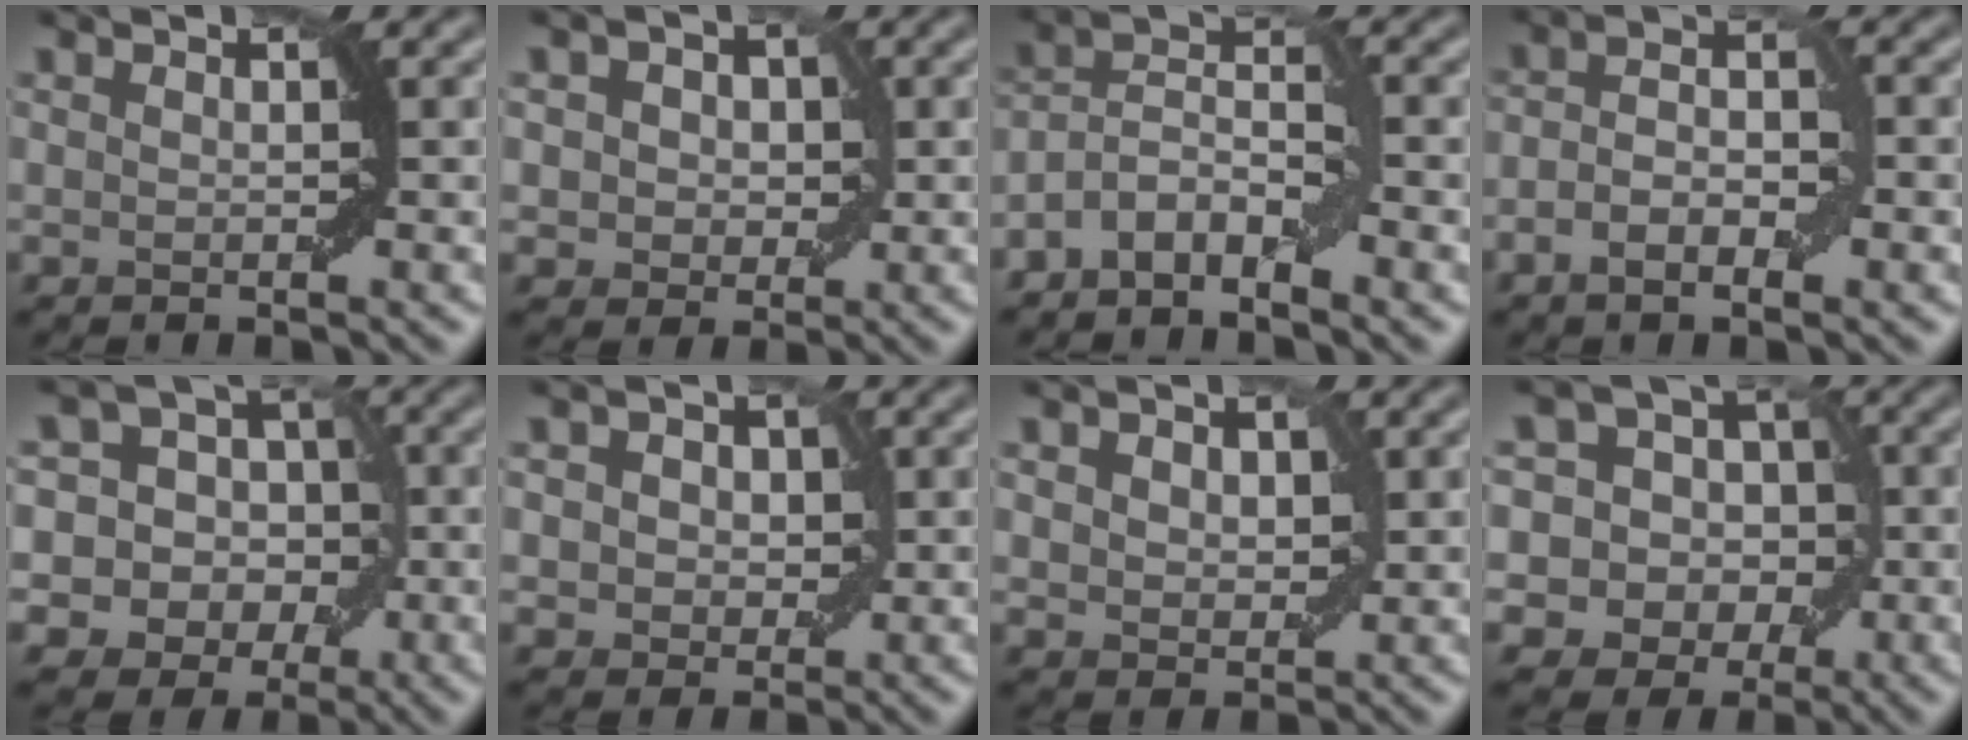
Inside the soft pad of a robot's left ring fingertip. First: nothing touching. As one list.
[{"total": 4.2, "force": [1.0, 3.3, 2.4], "torque": [-0.023, 0.019, -0.006]}, {"total": 3.9, "force": [-2.2, 1.6, 2.8], "torque": [-0.053, 0.014, -0.047]}, {"total": 3.7, "force": [-1.2, 1.6, 3.1], "torque": [-0.052, 0.003, -0.025]}, {"total": 11.2, "force": [-0.7, 10.3, 4.5], "torque": [-0.082, 0.039, -0.048]}, {"total": 4.5, "force": [1.1, 3.5, 2.6], "torque": [-0.028, 0.020, -0.007]}, {"total": 3.2, "force": [1.0, 2.4, 1.9], "torque": [-0.033, 0.008, 0.009]}, {"total": 10.4, "force": [0.2, 9.5, 4.4], "torque": [-0.072, 0.043, -0.039]}]